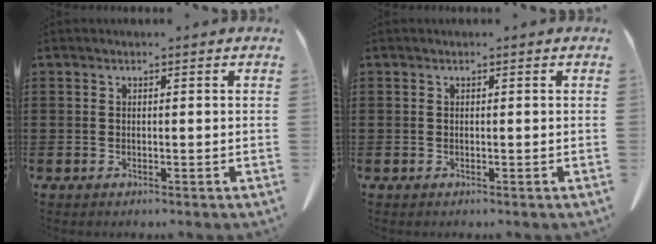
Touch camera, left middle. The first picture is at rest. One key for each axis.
{"total": 0.0}